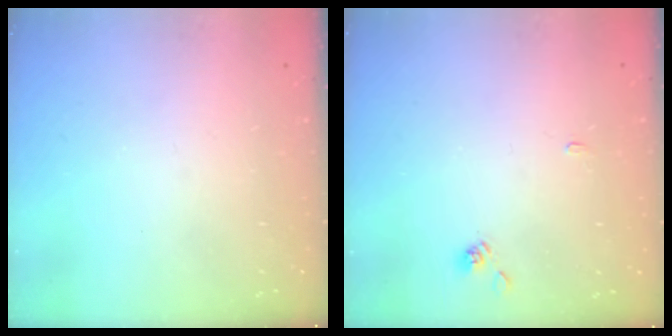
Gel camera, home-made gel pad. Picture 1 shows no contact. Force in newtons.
{"total": 2.8, "press": 2.8, "slide": 0.3}